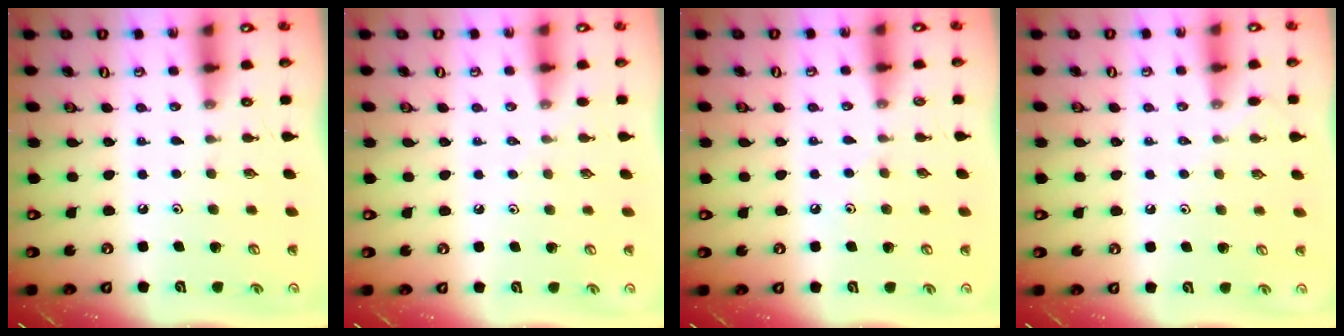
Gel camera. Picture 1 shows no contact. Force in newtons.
{"total": 2.6, "press": 2.6, "slide": 0.4}
{"total": 3.2, "press": 3.2, "slide": 0.4}
{"total": 2.9, "press": 2.9, "slide": 0.6}